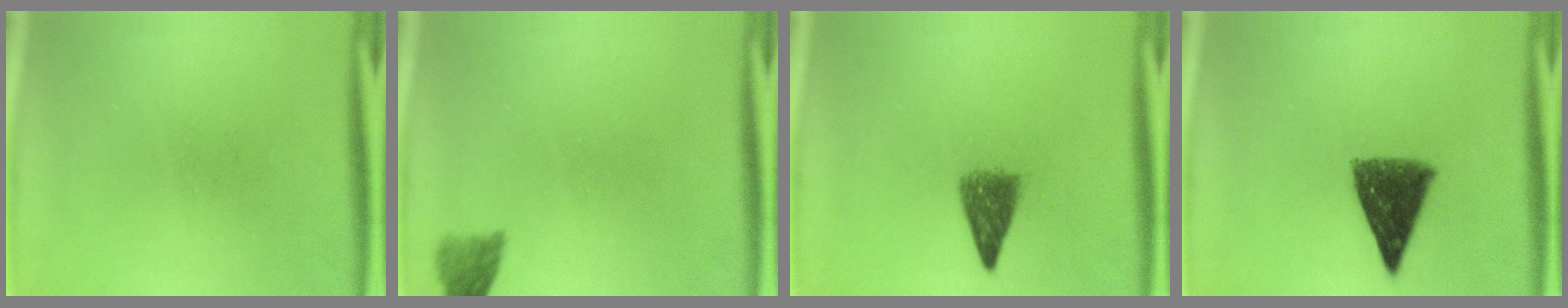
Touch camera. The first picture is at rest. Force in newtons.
{"total": 2.5}
{"total": 4.2}
{"total": 9.0}